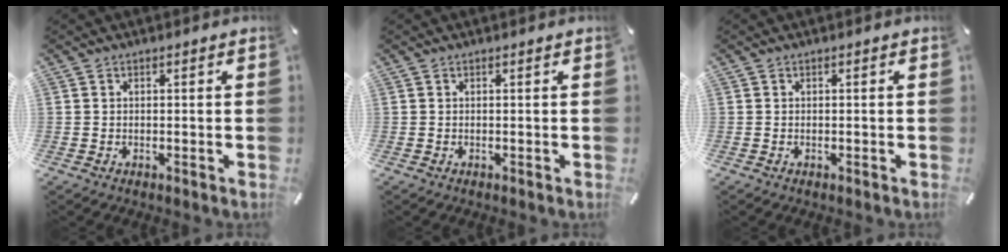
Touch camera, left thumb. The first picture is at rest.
{"total": 0.0}
{"total": 0.0}